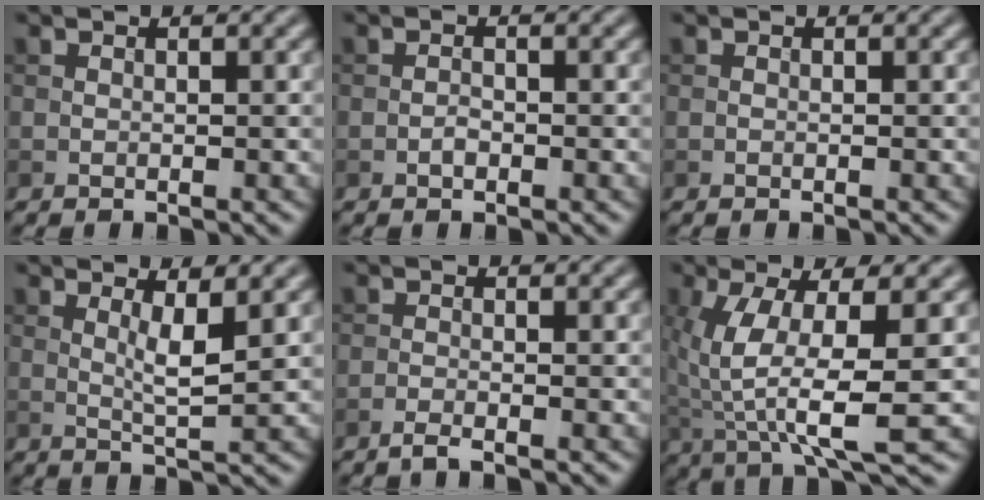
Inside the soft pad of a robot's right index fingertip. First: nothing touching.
{"total": 0.8, "force": [-0.4, 0.4, 0.6], "torque": [-0.010, 0.002, -0.009]}
{"total": 0.0}
{"total": 2.8, "force": [0.9, 0.4, 2.6], "torque": [-0.046, -0.007, 0.017]}
{"total": 1.2, "force": [-0.9, 0.2, 0.8], "torque": [-0.015, 0.001, -0.022]}
{"total": 8.2, "force": [0.1, 2.4, 7.8], "torque": [-0.167, -0.008, 0.005]}